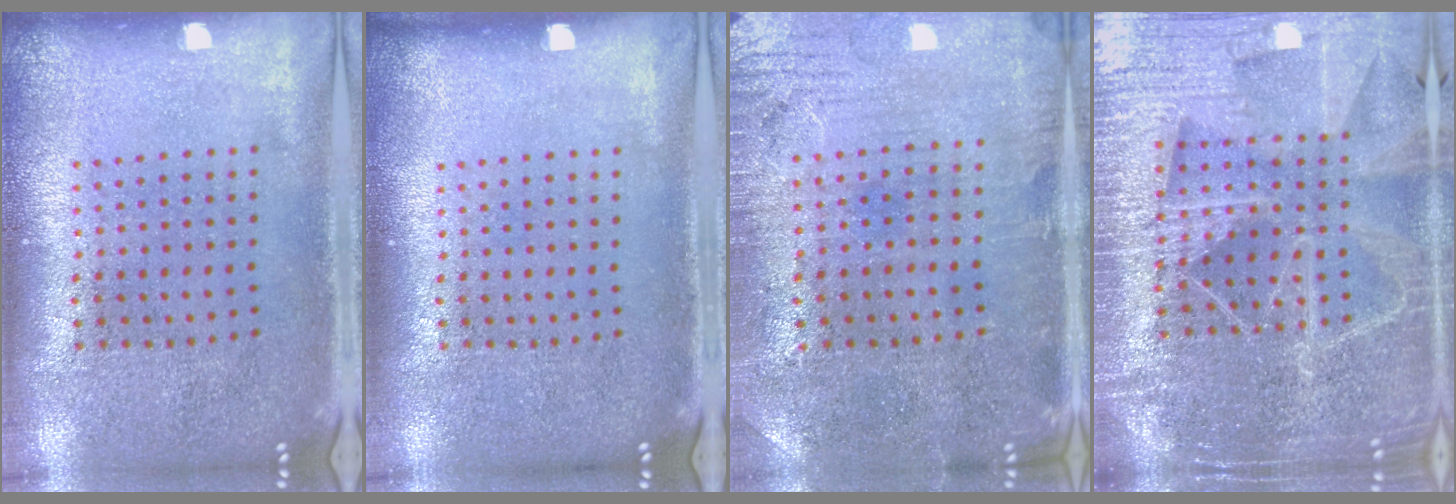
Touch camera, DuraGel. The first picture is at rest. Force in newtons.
{"total": 0.0}
{"total": 0.7, "press": 0.5, "slide": 0.5}
{"total": 5.4, "press": 4.8, "slide": 2.4}